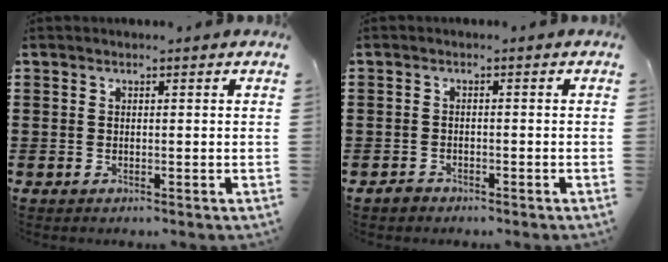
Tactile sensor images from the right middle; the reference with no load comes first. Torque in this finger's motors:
{"motor_torque": [2.14, 0.00, -0.06, 0.00]}